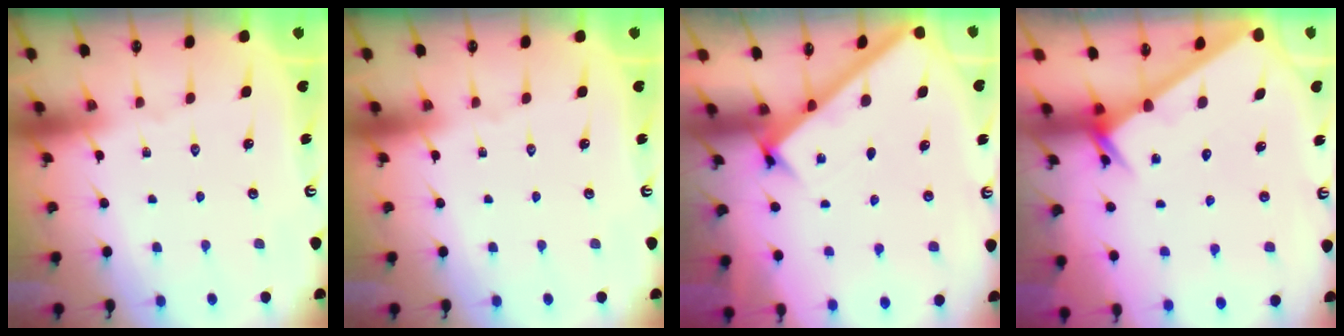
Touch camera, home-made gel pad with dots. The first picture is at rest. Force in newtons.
{"total": 0.0}
{"total": 2.7, "press": 2.7, "slide": 0.3}
{"total": 2.6, "press": 2.6, "slide": 0.0}